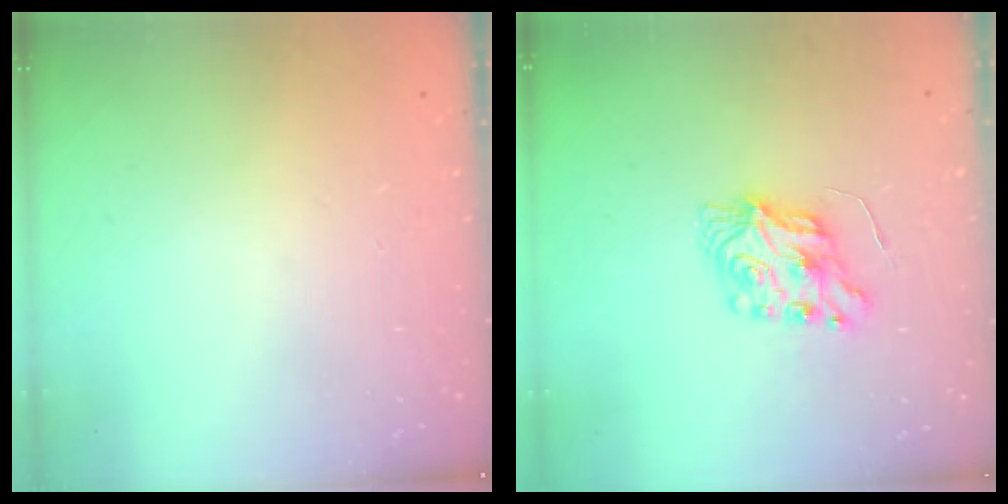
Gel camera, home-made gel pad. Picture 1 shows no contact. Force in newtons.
{"total": 7.3, "press": 7.3, "slide": 0.2}